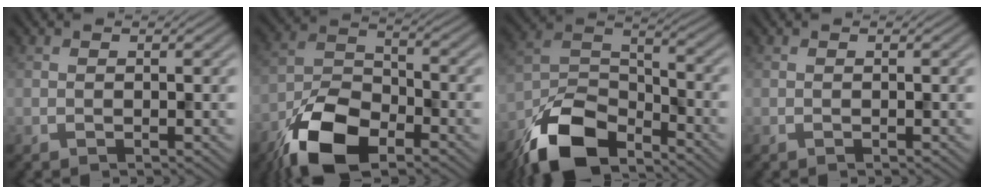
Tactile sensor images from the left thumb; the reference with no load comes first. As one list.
[{"total": 11.7, "force": [-7.3, 5.3, 7.5], "torque": [-0.155, -0.007, -0.152]}, {"total": 12.7, "force": [-9.1, 5.4, 7.1], "torque": [-0.148, -0.008, -0.187]}, {"total": 0.0}]